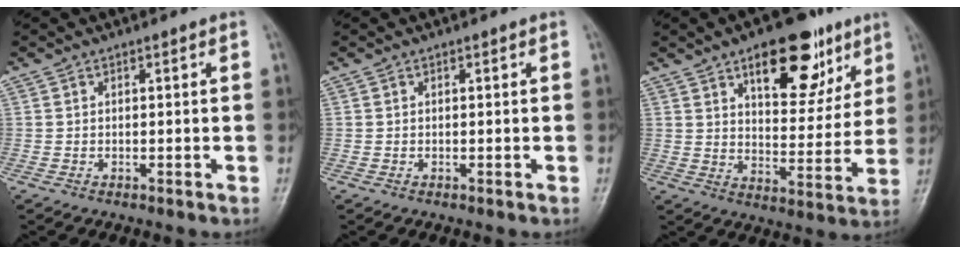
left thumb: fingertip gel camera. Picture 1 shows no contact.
{"total": 0.0}
{"total": 17.5, "force": [9.6, 8.5, 11.8], "torque": [-0.109, -0.039, 0.142]}